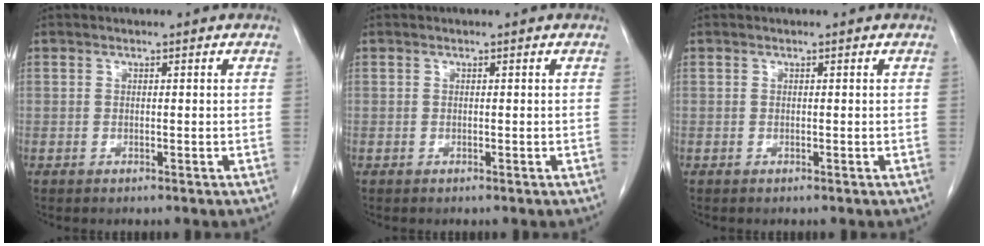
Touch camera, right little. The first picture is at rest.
{"total": 0.0}
{"total": 0.0}